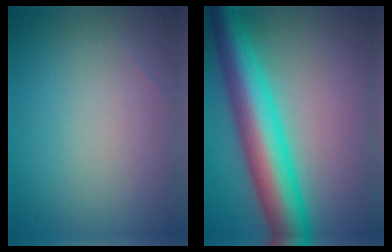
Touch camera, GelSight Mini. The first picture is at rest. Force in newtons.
{"total": 9.4, "press": 9.4, "slide": 0.0}